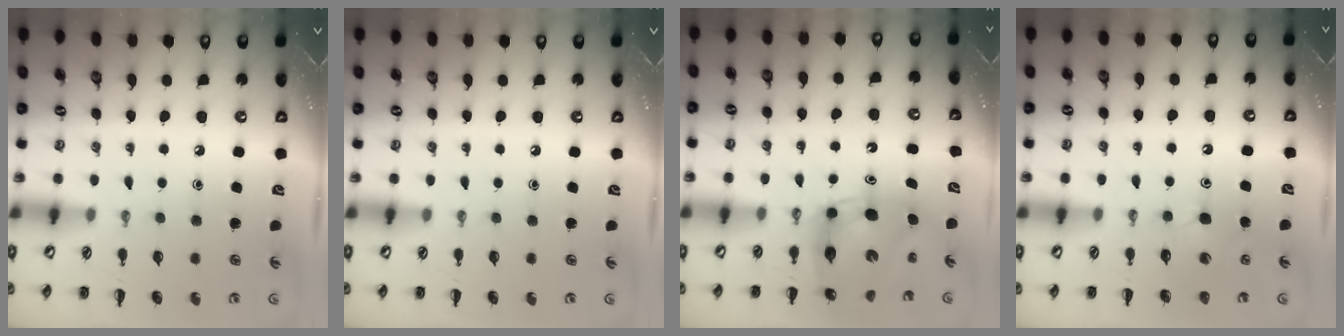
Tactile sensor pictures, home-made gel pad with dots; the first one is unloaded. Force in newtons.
{"total": 0.0}
{"total": 7.6, "press": 7.4, "slide": 1.6}
{"total": 5.0, "press": 4.8, "slide": 1.4}